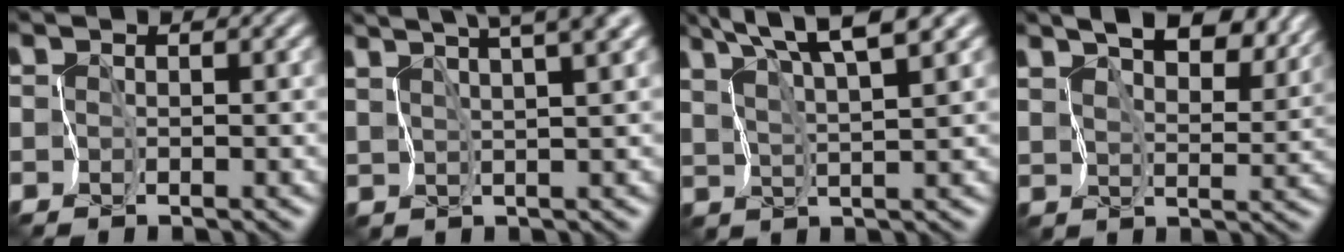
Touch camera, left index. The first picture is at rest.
{"total": 9.7, "force": [6.7, 3.1, 6.2], "torque": [-0.074, 0.042, 0.084]}
{"total": 7.4, "force": [5.6, 0.9, 4.7], "torque": [-0.080, 0.021, 0.077]}
{"total": 10.4, "force": [7.6, 4.3, 5.7], "torque": [-0.085, 0.011, 0.107]}